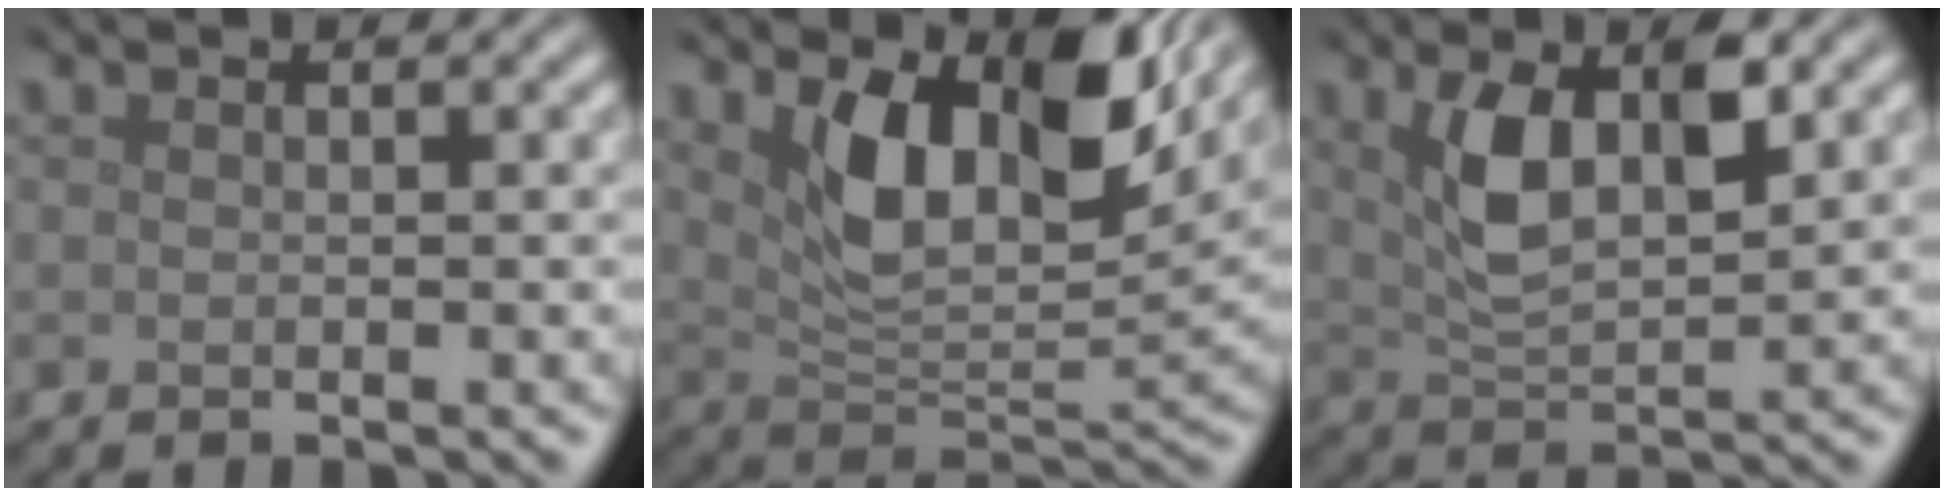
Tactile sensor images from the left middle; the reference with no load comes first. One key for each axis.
{"total": 8.9, "fx": 3.8, "fy": 4.2, "fz": 6.8, "tx": -0.116, "ty": -0.012, "tz": 0.062}
{"total": 5.5, "fx": 2.0, "fy": 2.2, "fz": 4.6, "tx": -0.095, "ty": 0.002, "tz": 0.038}